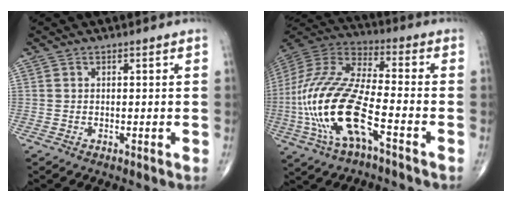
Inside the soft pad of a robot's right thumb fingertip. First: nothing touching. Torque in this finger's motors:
{"motor_torque": [0.22, 1.46, 2.32, -0.45, 0.85]}